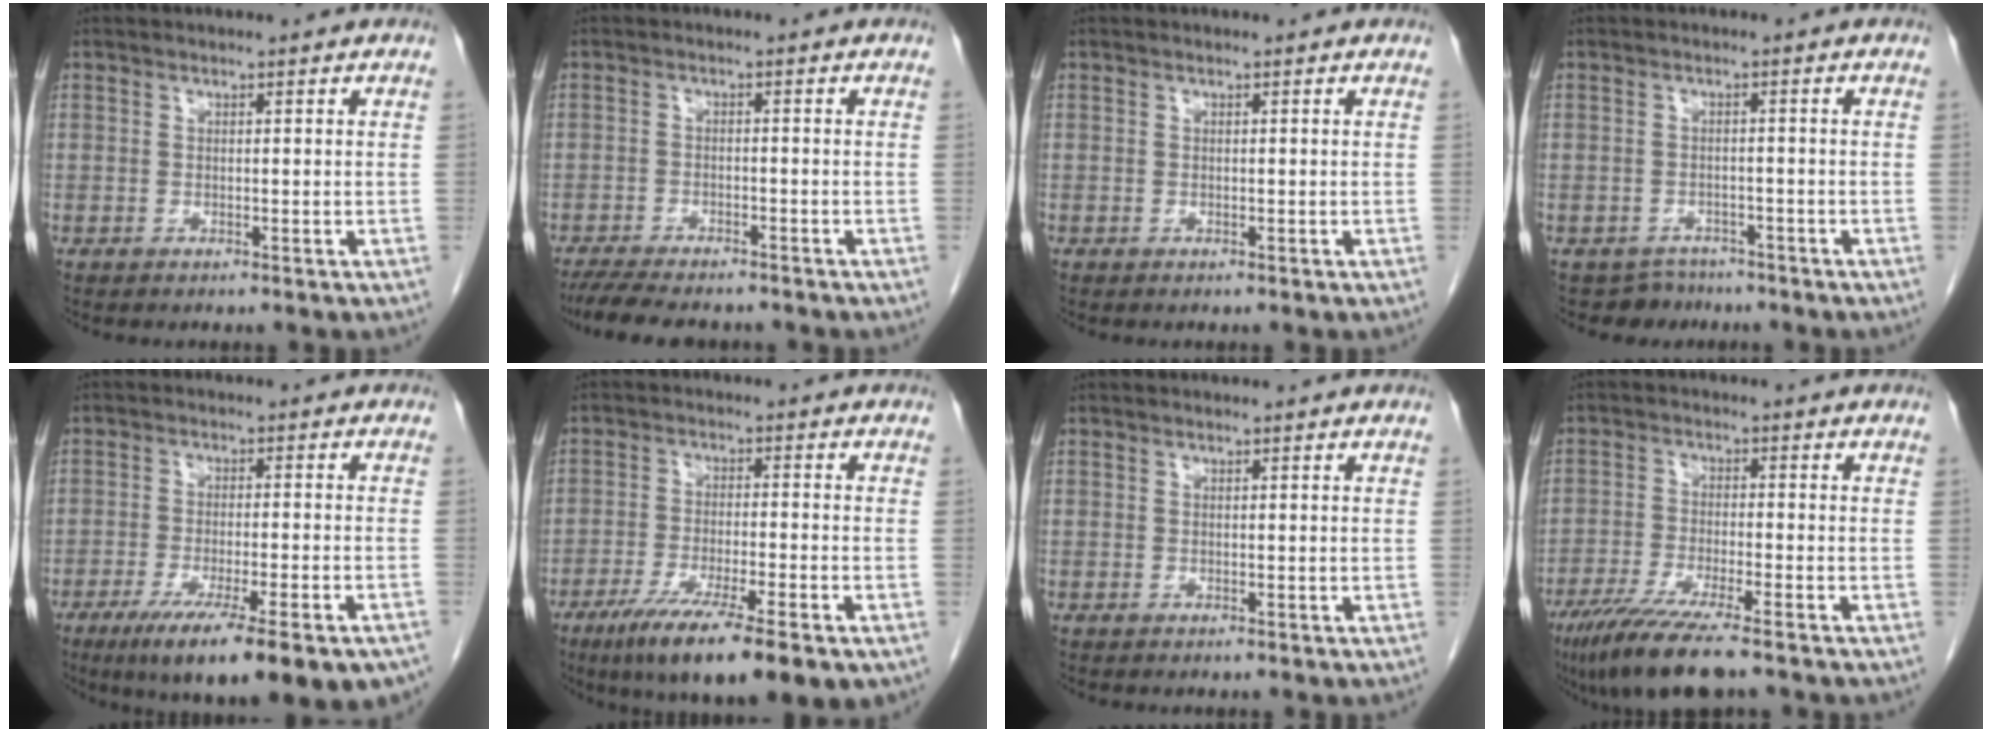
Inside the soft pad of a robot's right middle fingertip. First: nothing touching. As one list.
[{"total": 9.7, "force": [-8.4, 2.4, 4.3], "torque": [-0.069, -0.011, -0.127]}, {"total": 0.0}, {"total": 3.5, "force": [-2.8, 1.9, -0.8], "torque": [0.010, 0.005, -0.044]}, {"total": 18.3, "force": [-12.8, 2.8, 12.7], "torque": [-0.141, -0.031, -0.185]}, {"total": 14.3, "force": [-9.1, 2.0, 10.9], "torque": [-0.155, -0.031, -0.144]}, {"total": 0.0}, {"total": 10.0, "force": [-7.4, 0.5, 6.8], "torque": [-0.118, -0.027, -0.124]}]